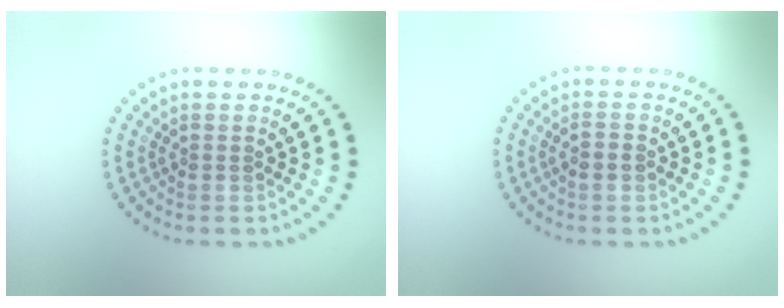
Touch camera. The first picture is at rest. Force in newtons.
{"total": 1.0, "press": 0.9, "slide": 0.3}